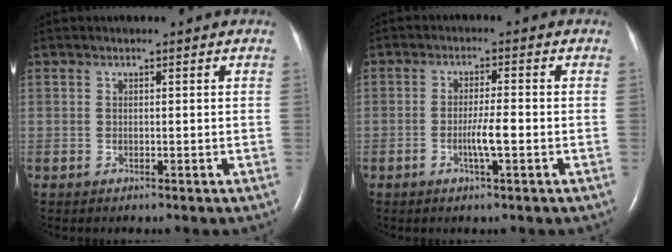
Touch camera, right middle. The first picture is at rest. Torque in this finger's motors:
{"motor_torque": [0.12, 0.06, 0.09, 0.06]}